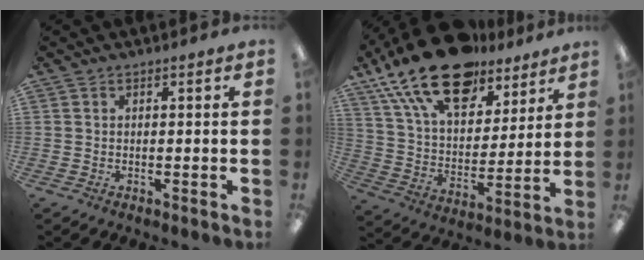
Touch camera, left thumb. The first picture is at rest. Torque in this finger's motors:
{"motor_torque": [0.92, 0.32, 2.23, -0.54, 0.22]}